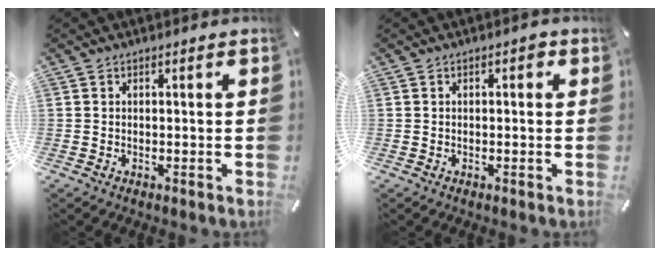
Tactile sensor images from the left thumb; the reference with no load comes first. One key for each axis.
{"total": 1.3, "fx": 0.0, "fy": 0.7, "fz": 1.1, "tx": -0.022, "ty": 0.006, "tz": -0.003}